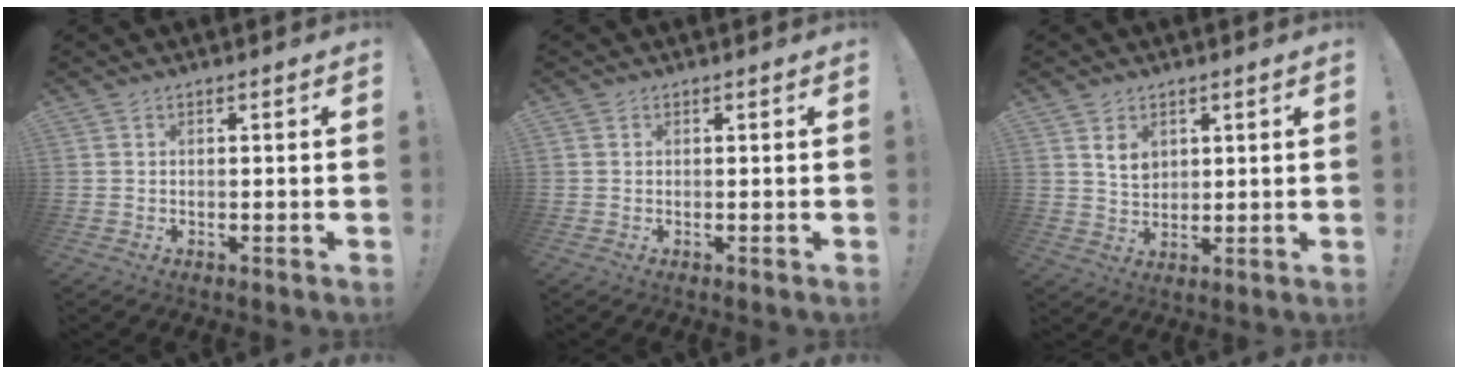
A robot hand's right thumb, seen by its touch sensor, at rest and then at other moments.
{"total": 0.8, "force": [0.4, 0.7, 0.0], "torque": [0.008, -0.002, 0.006]}
{"total": 5.7, "force": [2.7, 4.3, 2.6], "torque": [-0.038, -0.009, 0.051]}